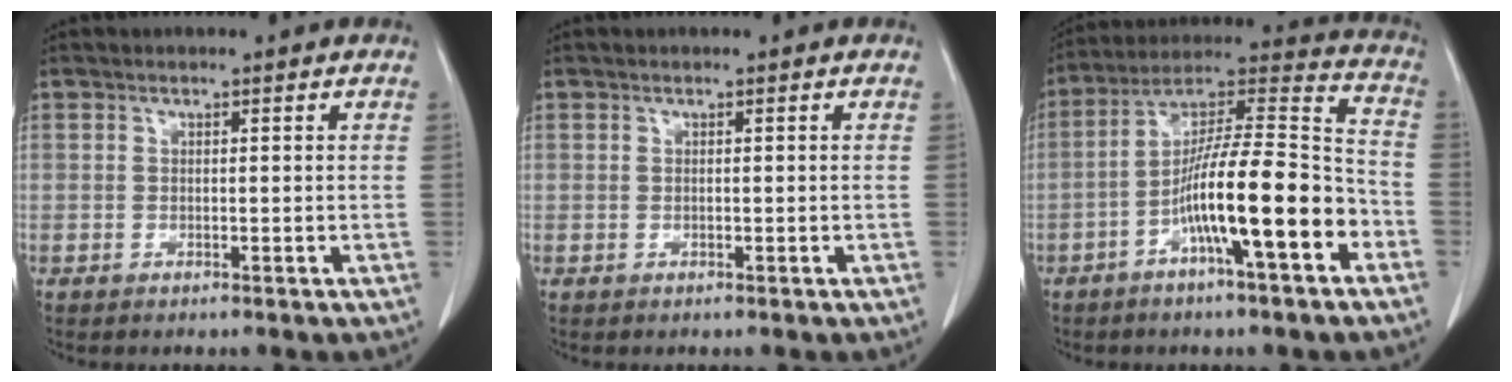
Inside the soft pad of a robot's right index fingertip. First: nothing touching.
{"total": 0.0}
{"total": 17.4, "force": [-6.6, 1.9, 16.0], "torque": [-0.275, 0.009, -0.113]}